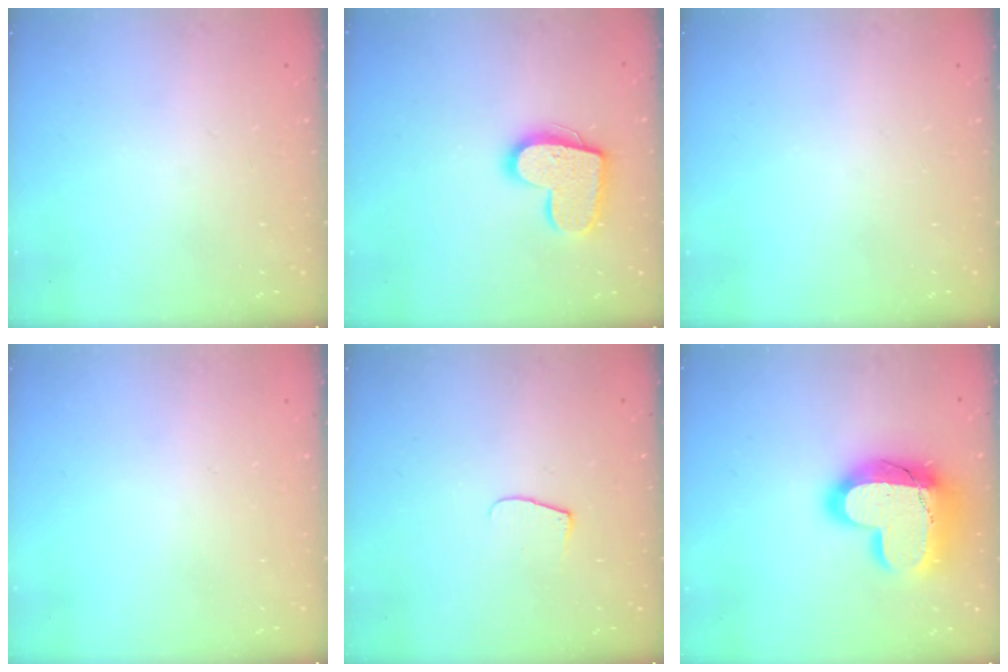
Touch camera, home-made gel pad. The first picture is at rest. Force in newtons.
{"total": 14.9, "press": 14.9, "slide": 1.0}
{"total": 0.0}
{"total": 0.6, "press": 0.6, "slide": 0.2}
{"total": 5.3, "press": 5.2, "slide": 0.6}
{"total": 20.9, "press": 20.9, "slide": 1.8}